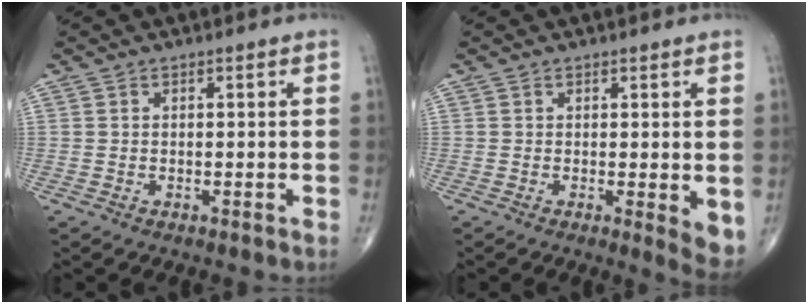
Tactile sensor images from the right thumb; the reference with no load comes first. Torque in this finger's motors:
{"motor_torque": [-0.15, 0.41, 0.03, -0.04, 0.00]}